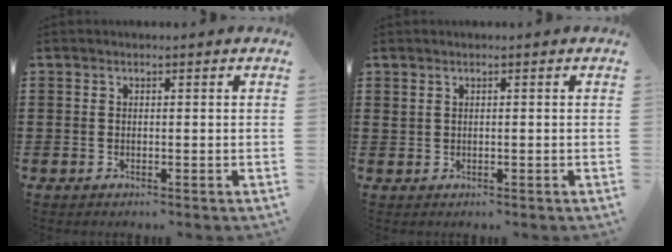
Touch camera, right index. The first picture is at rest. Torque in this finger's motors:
{"motor_torque": [0.15, -0.04, 0.00, 0.00]}